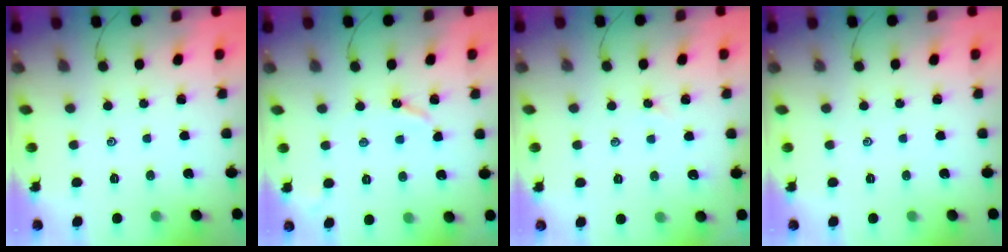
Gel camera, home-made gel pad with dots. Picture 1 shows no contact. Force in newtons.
{"total": 3.9, "press": 3.8, "slide": 0.6}
{"total": 2.2, "press": 2.2, "slide": 0.4}
{"total": 0.0}